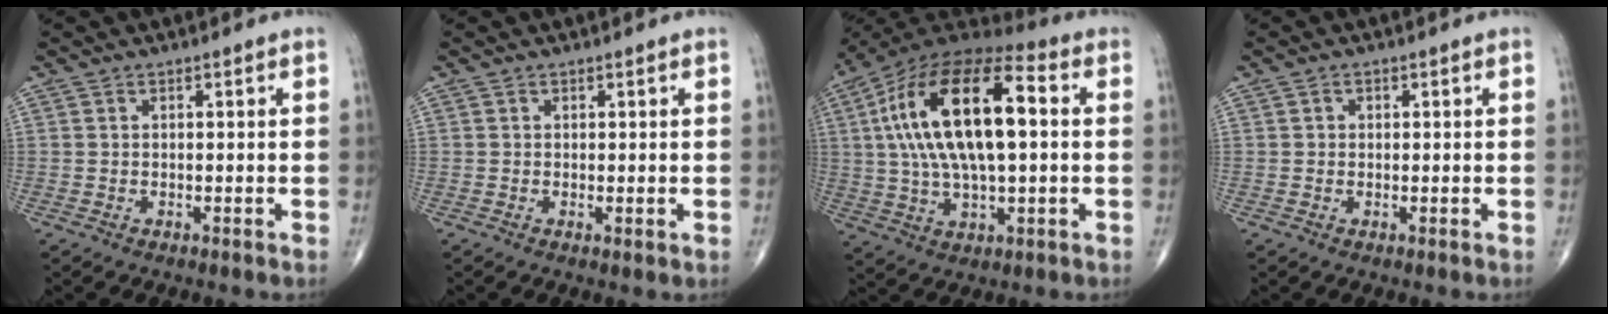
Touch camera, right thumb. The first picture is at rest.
{"total": 0.8, "force": [0.0, 0.3, 0.7], "torque": [-0.013, -0.004, -0.002]}
{"total": 24.0, "force": [3.2, 10.4, 21.4], "torque": [-0.401, 0.028, 0.044]}
{"total": 0.9, "force": [0.1, 0.9, 0.3], "torque": [0.001, 0.002, 0.000]}